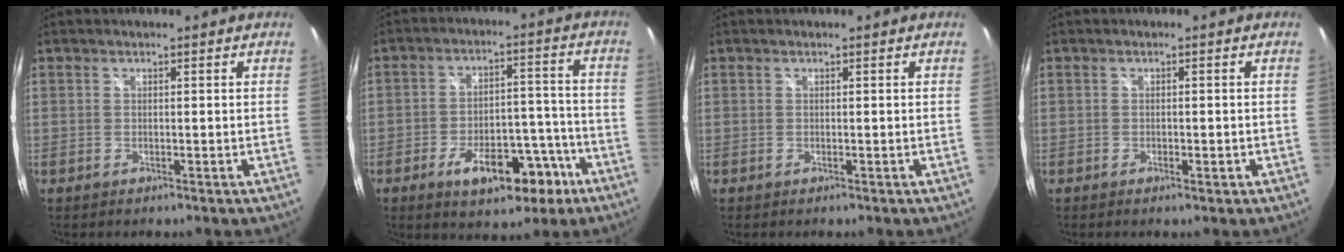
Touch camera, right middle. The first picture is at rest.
{"total": 12.7, "force": [-7.1, 6.2, 8.5], "torque": [-0.145, 0.019, -0.091]}
{"total": 0.0}
{"total": 1.2, "force": [-0.6, 0.5, 0.9], "torque": [-0.014, -0.001, -0.010]}